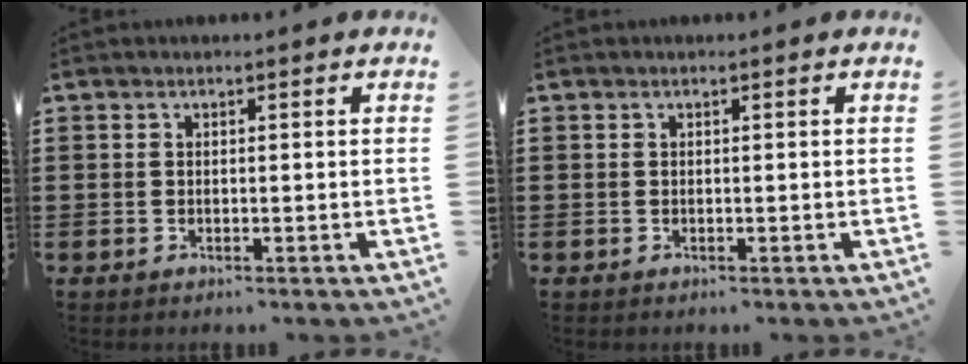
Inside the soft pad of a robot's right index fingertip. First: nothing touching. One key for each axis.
{"total": 0.0}